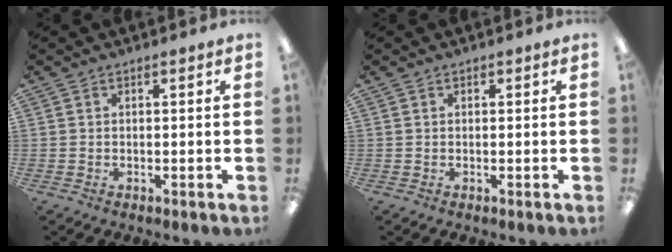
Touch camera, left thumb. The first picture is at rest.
{"total": 0.0}